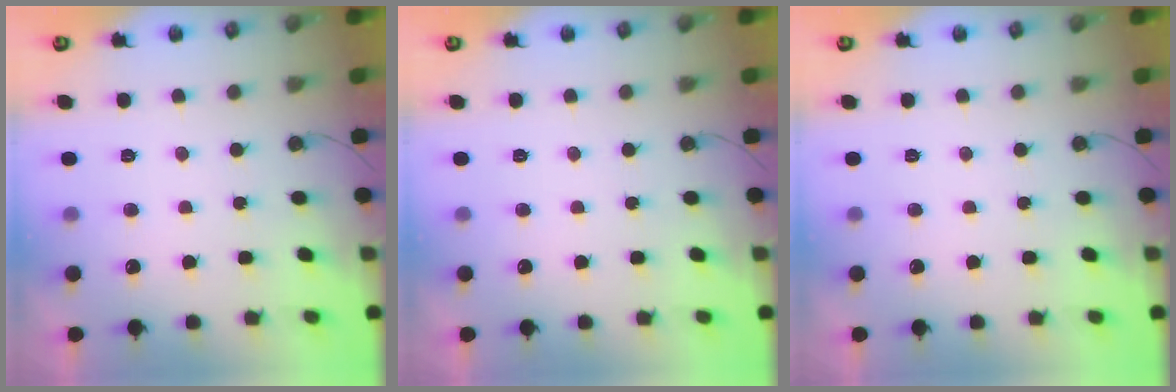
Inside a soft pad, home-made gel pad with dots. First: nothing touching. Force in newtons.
{"total": 0.0}
{"total": 0.0}